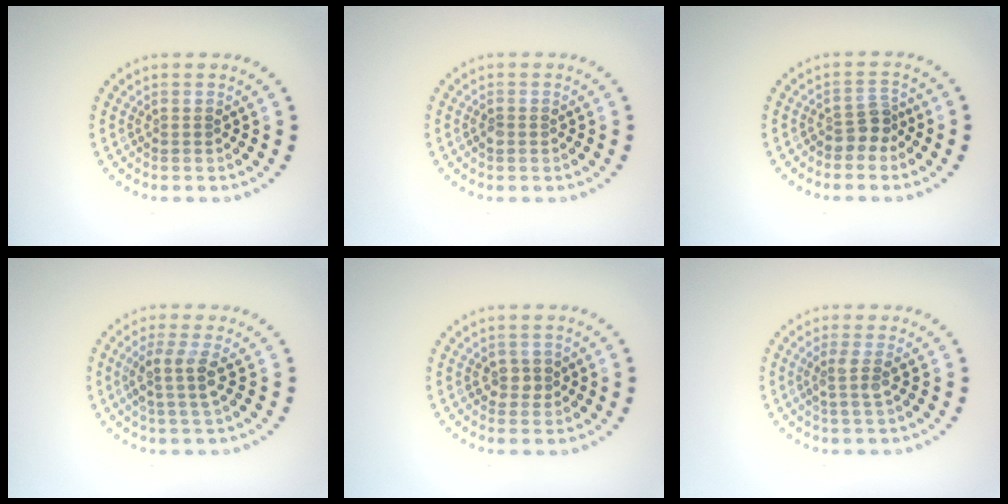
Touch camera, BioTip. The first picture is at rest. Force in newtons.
{"total": 0.6, "press": 0.6, "slide": 0.2}
{"total": 2.2, "press": 1.7, "slide": 1.4}
{"total": 2.6, "press": 2.0, "slide": 1.6}
{"total": 1.5, "press": 1.4, "slide": 0.4}
{"total": 1.8, "press": 1.3, "slide": 1.3}